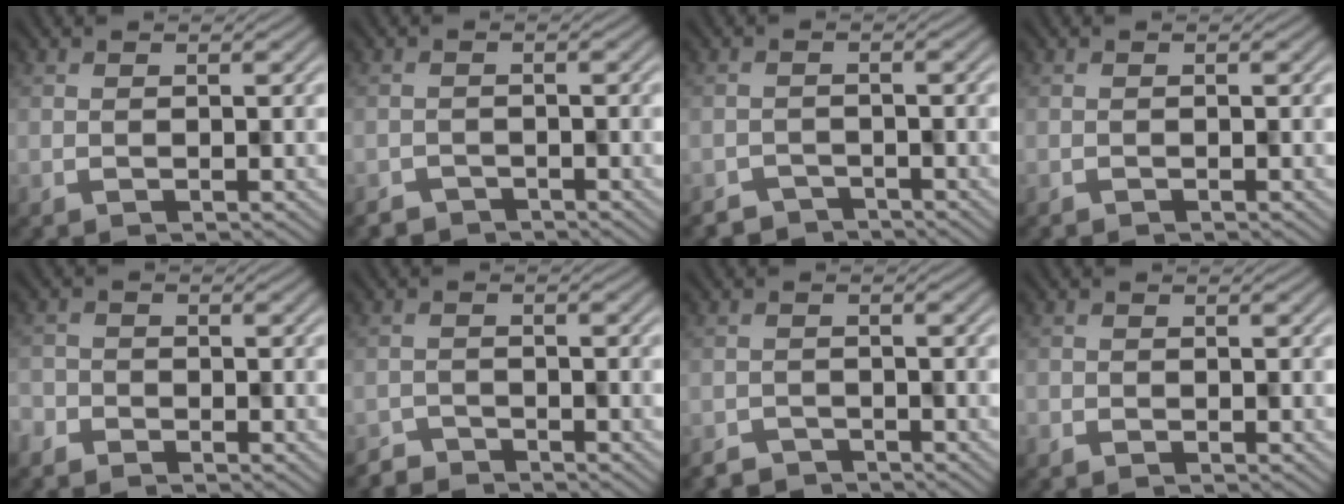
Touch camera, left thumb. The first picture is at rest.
{"total": 2.2, "force": [-2.0, 0.8, -0.4], "torque": [0.010, -0.005, -0.033]}
{"total": 2.8, "force": [-2.6, 0.9, -0.3], "torque": [0.009, -0.005, -0.043]}
{"total": 0.5, "force": [-0.5, 0.1, -0.2], "torque": [0.004, -0.002, -0.008]}
{"total": 1.8, "force": [-1.7, 0.7, -0.4], "torque": [0.011, -0.006, -0.038]}
{"total": 2.5, "force": [-2.4, 0.4, -0.4], "torque": [0.014, -0.001, -0.046]}
{"total": 2.7, "force": [-2.5, 0.7, -0.3], "torque": [0.010, -0.004, -0.044]}
{"total": 0.8, "force": [-0.7, 0.3, -0.2], "torque": [0.006, -0.004, -0.011]}